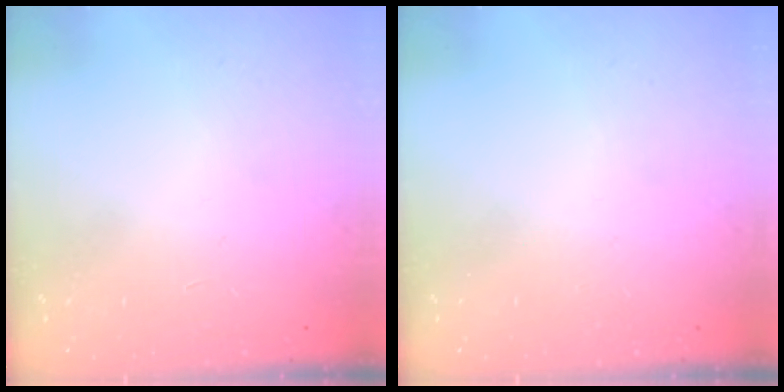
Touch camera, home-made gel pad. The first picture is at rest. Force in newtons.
{"total": 0.0}